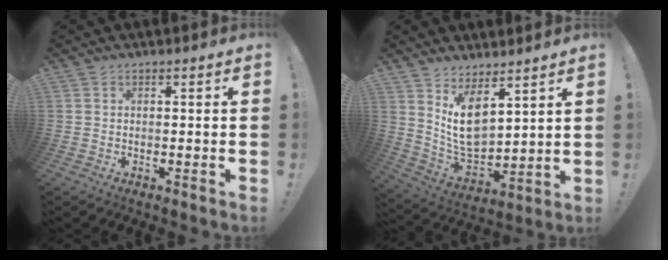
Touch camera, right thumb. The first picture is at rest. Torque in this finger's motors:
{"motor_torque": [0.47, 2.21, 0.29, 0.27, 0.17]}